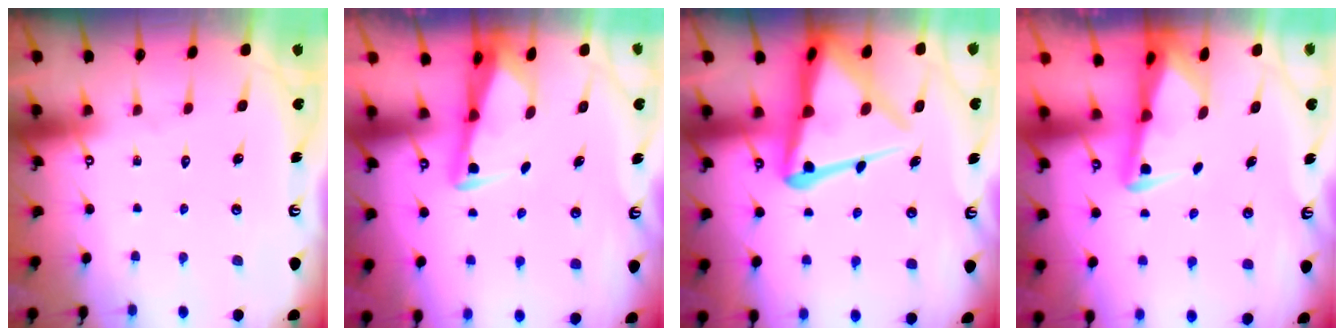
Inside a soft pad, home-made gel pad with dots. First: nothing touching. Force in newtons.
{"total": 2.5, "press": 2.5, "slide": 0.5}
{"total": 14.9, "press": 14.8, "slide": 1.5}
{"total": 2.7, "press": 2.6, "slide": 0.6}